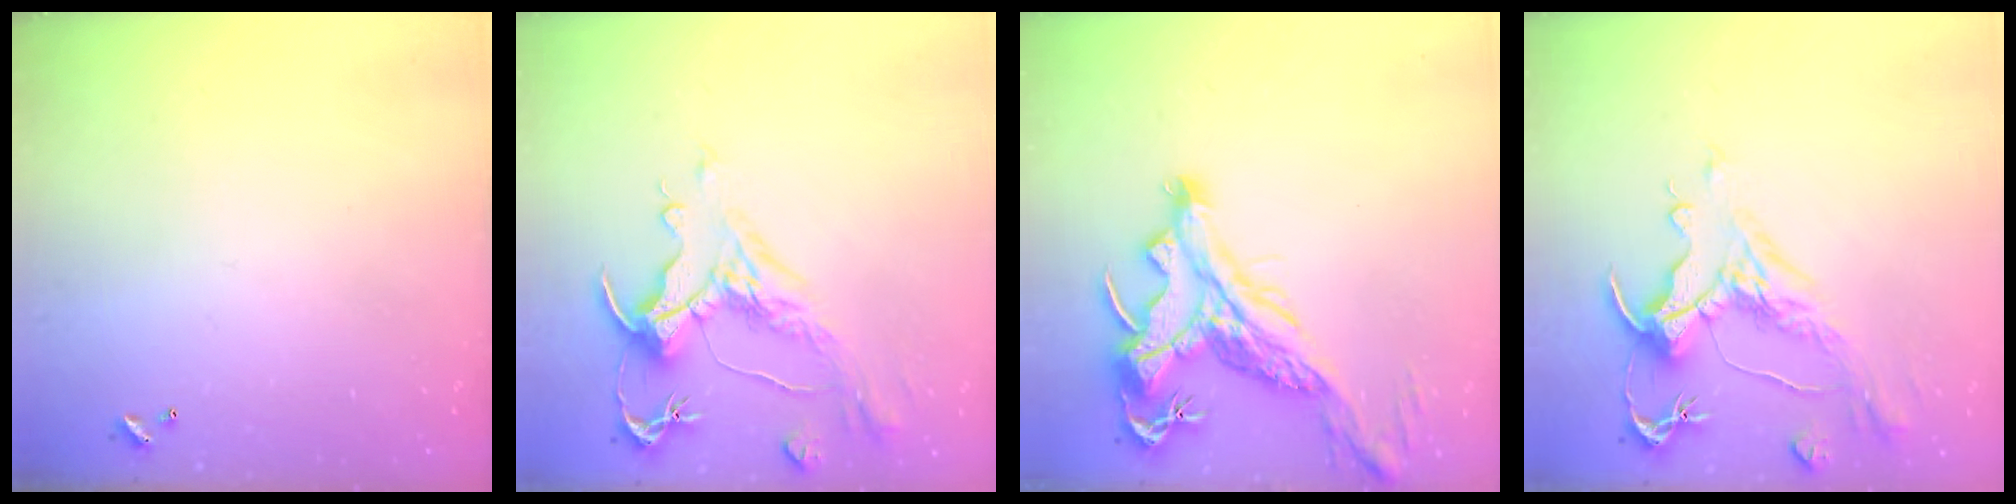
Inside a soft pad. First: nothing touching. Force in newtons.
{"total": 2.0, "press": 1.2, "slide": 1.6}
{"total": 4.6, "press": 4.2, "slide": 2.0}
{"total": 2.0, "press": 1.2, "slide": 1.6}